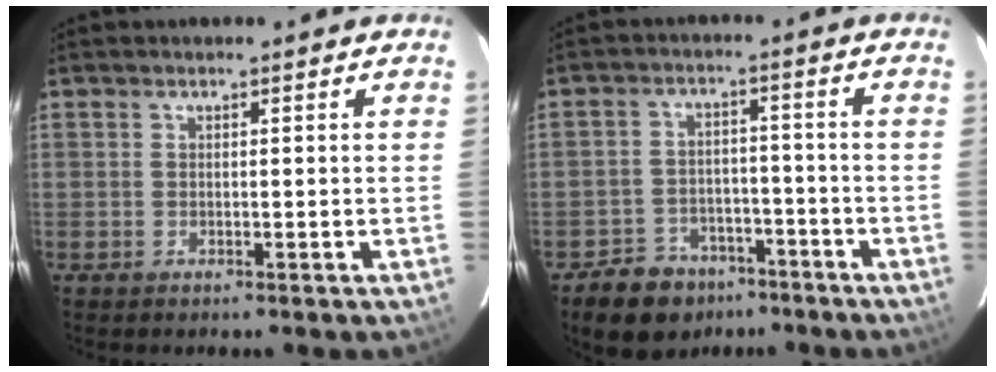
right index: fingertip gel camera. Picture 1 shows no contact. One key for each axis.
{"total": 13.4, "fx": -9.4, "fy": 8.4, "fz": 4.4, "tx": -0.114, "ty": 0.023, "tz": -0.130}